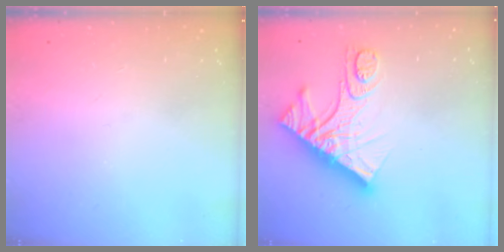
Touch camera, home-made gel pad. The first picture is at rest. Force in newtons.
{"total": 15.7, "press": 15.6, "slide": 1.6}